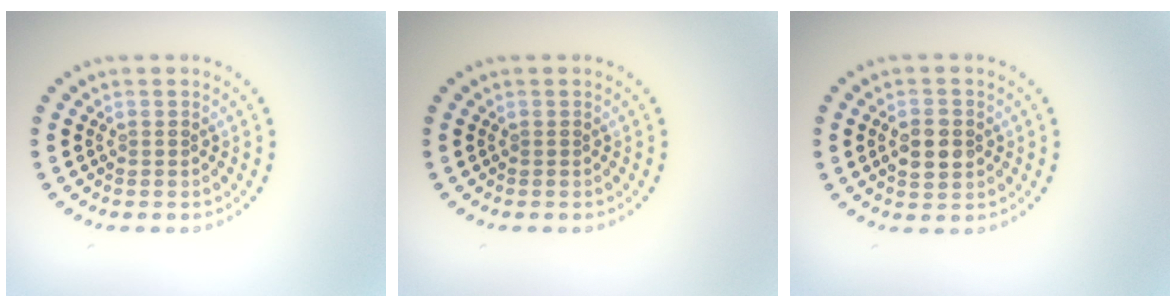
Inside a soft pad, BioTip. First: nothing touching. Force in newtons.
{"total": 0.0}
{"total": 2.6, "press": 2.6, "slide": 0.2}